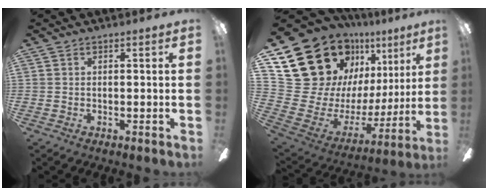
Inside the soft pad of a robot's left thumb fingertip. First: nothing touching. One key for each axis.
{"total": 26.6, "fx": 15.0, "fy": 17.9, "fz": 12.8, "tx": -0.230, "ty": -0.112, "tz": 0.315}